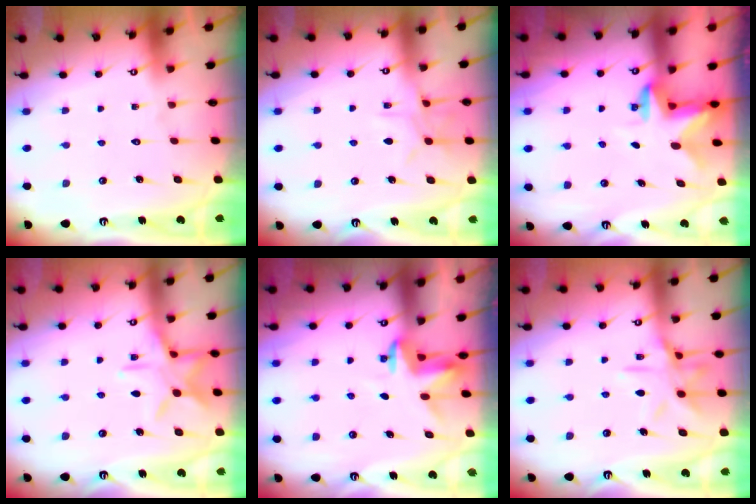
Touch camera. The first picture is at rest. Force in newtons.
{"total": 6.8, "press": 6.7, "slide": 0.7}
{"total": 2.5, "press": 2.5, "slide": 0.5}
{"total": 10.8, "press": 10.8, "slide": 0.6}
{"total": 4.0, "press": 3.9, "slide": 0.3}
{"total": 12.6, "press": 12.6, "slide": 1.0}